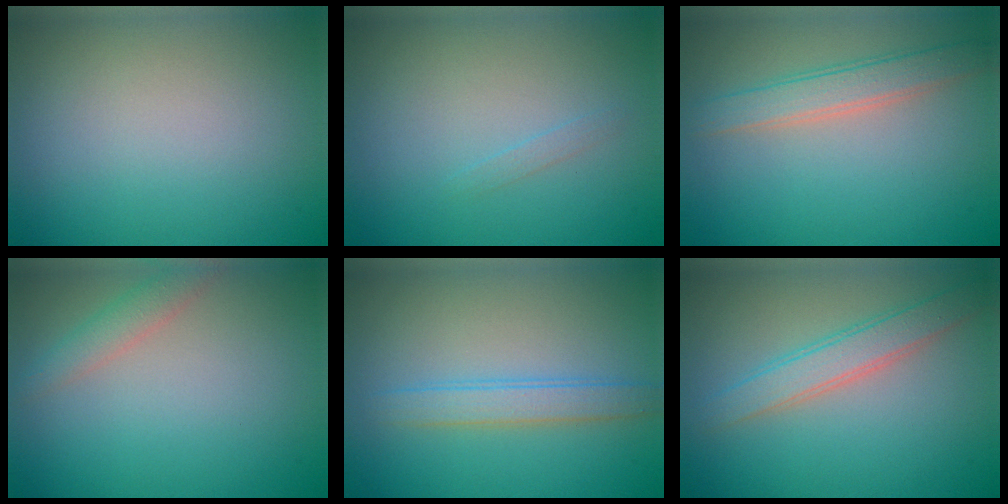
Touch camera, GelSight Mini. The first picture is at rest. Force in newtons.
{"total": 0.5, "press": 0.5, "slide": 0.1}
{"total": 2.9, "press": 2.9, "slide": 0.2}
{"total": 1.9, "press": 1.9, "slide": 0.0}
{"total": 2.4, "press": 2.3, "slide": 0.2}
{"total": 2.9, "press": 2.9, "slide": 0.1}